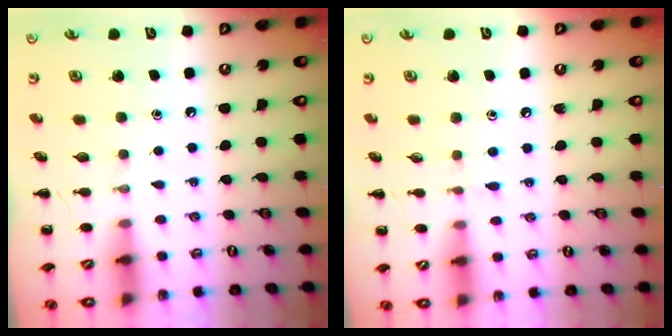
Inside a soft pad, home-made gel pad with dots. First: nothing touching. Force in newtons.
{"total": 4.7, "press": 4.3, "slide": 1.9}